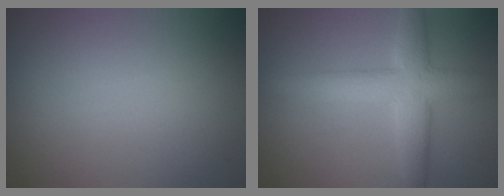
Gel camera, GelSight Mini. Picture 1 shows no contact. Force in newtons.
{"total": 6.8, "press": 6.8, "slide": 0.1}